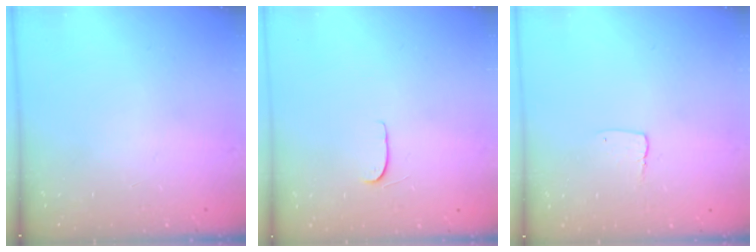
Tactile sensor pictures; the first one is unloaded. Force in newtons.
{"total": 4.3, "press": 4.3, "slide": 0.5}
{"total": 2.9, "press": 2.9, "slide": 0.2}